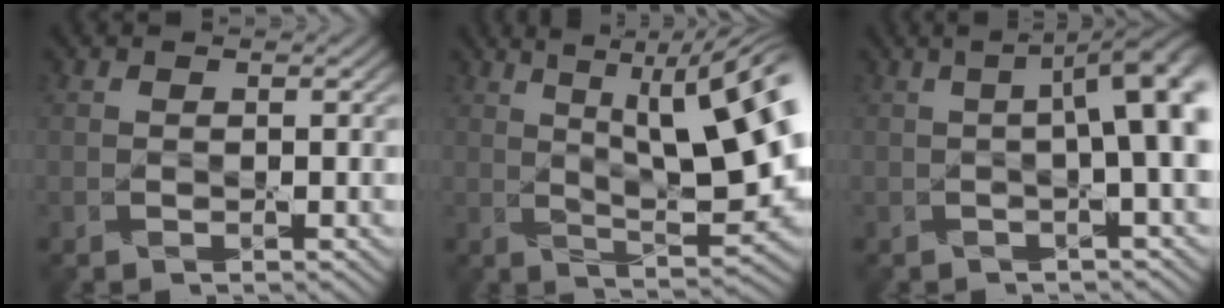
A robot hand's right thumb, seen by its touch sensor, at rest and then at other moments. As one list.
[{"total": 14.9, "force": [4.0, 4.9, 13.6], "torque": [-0.193, 0.027, 0.059]}, {"total": 8.5, "force": [0.6, 2.2, 8.2], "torque": [-0.098, 0.020, 0.007]}]